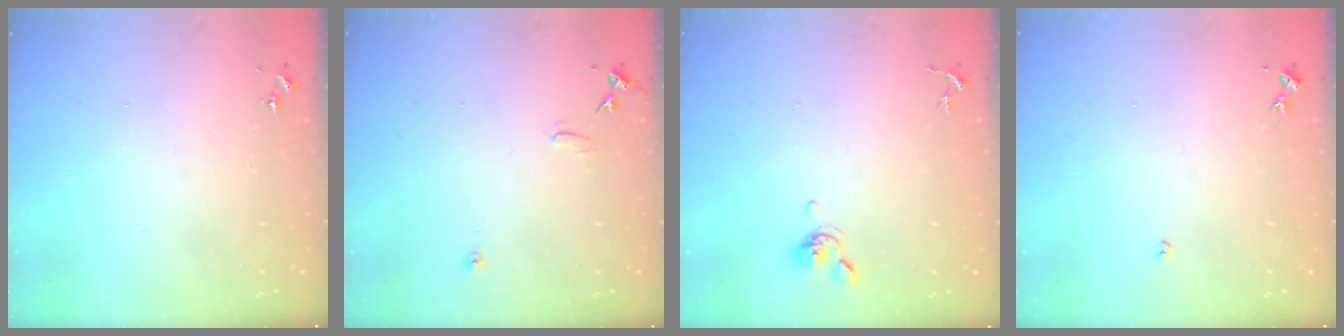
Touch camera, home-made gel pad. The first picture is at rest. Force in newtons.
{"total": 7.5, "press": 7.5, "slide": 0.6}
{"total": 6.2, "press": 6.0, "slide": 1.5}
{"total": 2.7, "press": 2.7, "slide": 0.5}